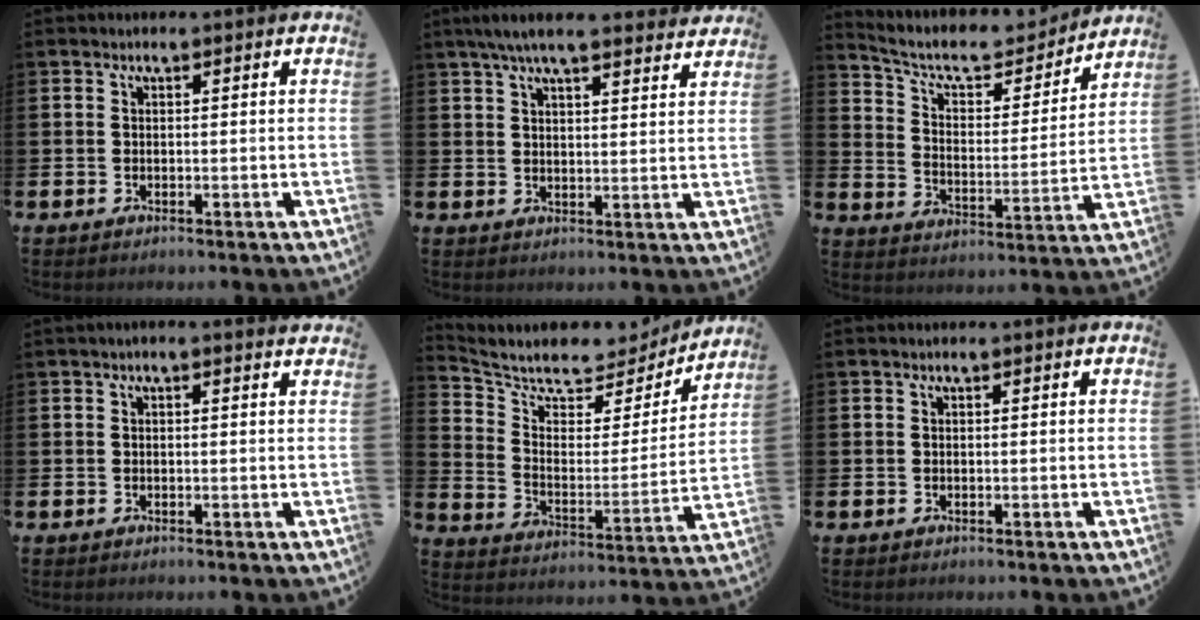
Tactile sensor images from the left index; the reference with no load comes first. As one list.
[{"total": 6.4, "force": [5.7, 0.9, 2.6], "torque": [-0.062, -0.015, 0.103]}, {"total": 8.3, "force": [7.3, 2.8, 2.8], "torque": [-0.086, -0.052, 0.122]}, {"total": 0.7, "force": [0.4, 0.0, 0.5], "torque": [-0.006, 0.000, 0.007]}, {"total": 6.8, "force": [6.1, 2.7, 1.2], "torque": [-0.060, -0.058, 0.099]}, {"total": 0.0}]